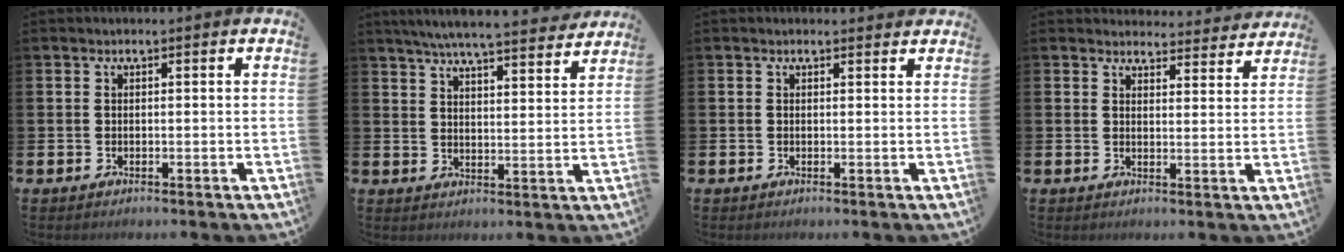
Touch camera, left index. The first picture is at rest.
{"total": 6.5, "force": [6.2, 0.1, 2.0], "torque": [-0.048, -0.039, 0.105]}
{"total": 0.6, "force": [0.5, 0.2, 0.2], "torque": [0.002, -0.002, 0.007]}
{"total": 3.8, "force": [3.7, 0.7, 0.0], "torque": [0.000, -0.028, 0.065]}